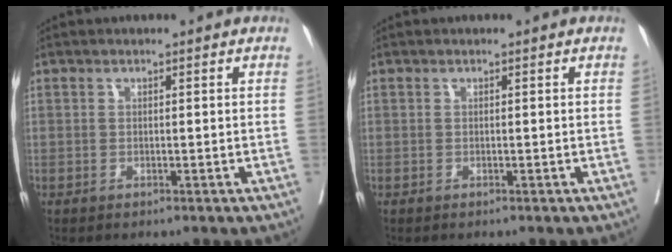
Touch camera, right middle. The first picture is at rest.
{"total": 0.0}